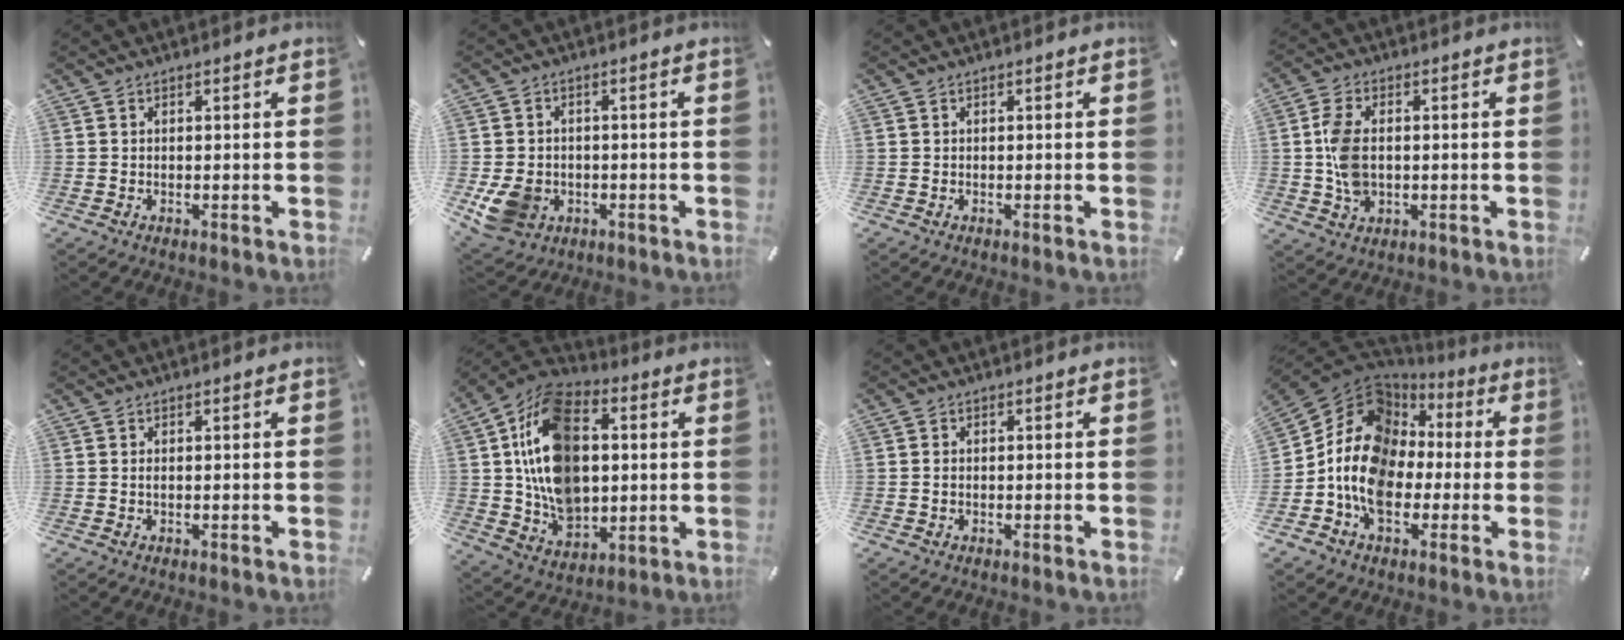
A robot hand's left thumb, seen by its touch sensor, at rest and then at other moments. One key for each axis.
{"total": 8.5, "fx": -2.0, "fy": 7.2, "fz": 4.1, "tx": -0.102, "ty": 0.011, "tz": -0.034}
{"total": 0.0}
{"total": 8.0, "fx": 0.0, "fy": 5.3, "fz": 6.0, "tx": -0.145, "ty": 0.003, "tz": -0.003}
{"total": 0.6, "fx": 0.0, "fy": 0.1, "fz": 0.5, "tx": -0.012, "ty": -0.001, "tz": 0.001}
{"total": 20.7, "fx": 2.4, "fy": 15.1, "fz": 14.0, "tx": -0.277, "ty": -0.009, "tz": 0.043}
{"total": 1.0, "fx": -0.2, "fy": 0.7, "fz": 0.7, "tx": -0.015, "ty": 0.004, "tz": -0.005}
{"total": 16.3, "fx": -1.5, "fy": 13.3, "fz": 9.3, "tx": -0.206, "ty": 0.003, "tz": -0.031}